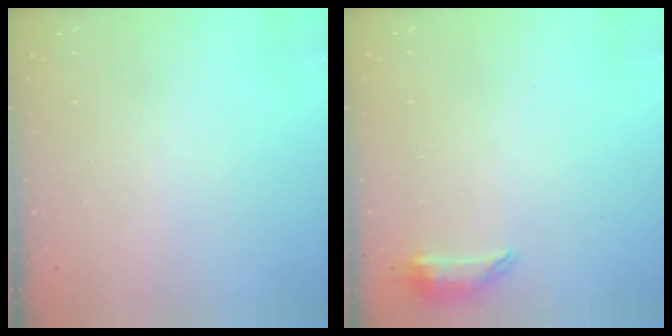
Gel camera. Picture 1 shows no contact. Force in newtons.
{"total": 6.6, "press": 6.6, "slide": 0.9}